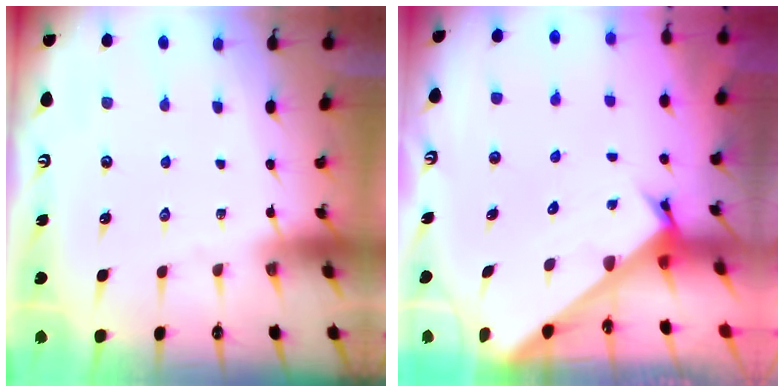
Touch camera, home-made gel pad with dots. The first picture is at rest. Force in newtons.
{"total": 2.6, "press": 2.6, "slide": 0.2}